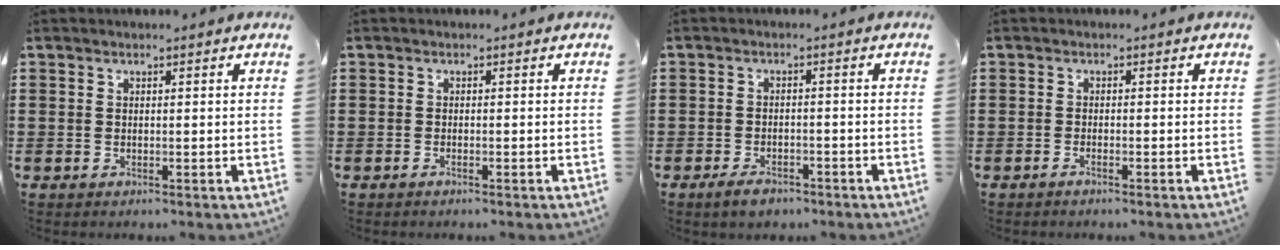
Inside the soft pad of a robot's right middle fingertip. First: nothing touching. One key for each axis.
{"total": 0.5, "fx": -0.4, "fy": -0.1, "fz": 0.4, "tx": -0.009, "ty": -0.004, "tz": -0.007}
{"total": 2.7, "fx": -2.1, "fy": 1.2, "fz": 1.1, "tx": -0.029, "ty": 0.002, "tz": -0.044}
{"total": 0.8, "fx": -0.6, "fy": -0.1, "fz": 0.5, "tx": -0.011, "ty": -0.004, "tz": -0.011}